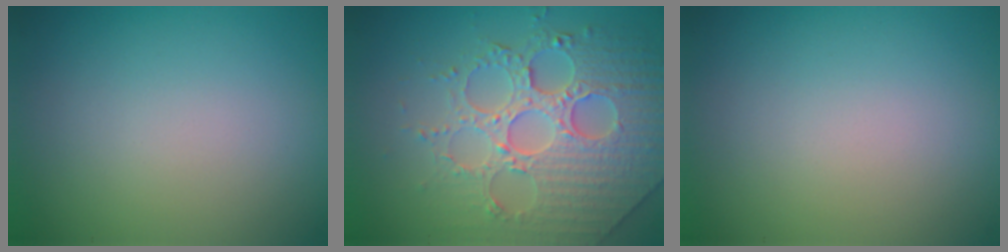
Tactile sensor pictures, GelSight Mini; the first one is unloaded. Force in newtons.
{"total": 7.1, "press": 5.9, "slide": 4.0}
{"total": 0.0}